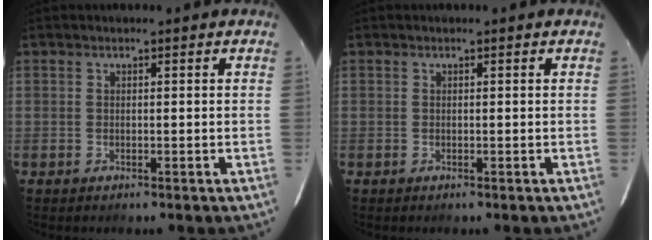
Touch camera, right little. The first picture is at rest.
{"total": 0.0}